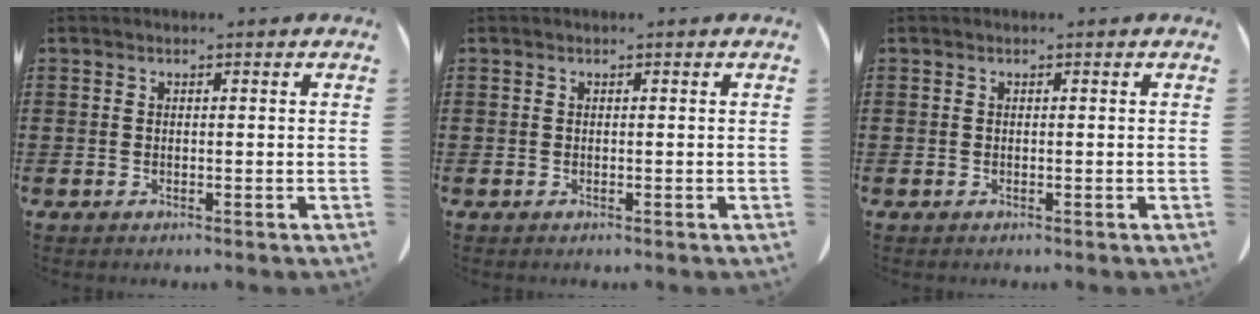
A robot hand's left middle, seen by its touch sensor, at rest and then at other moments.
{"total": 0.0}
{"total": 0.0}